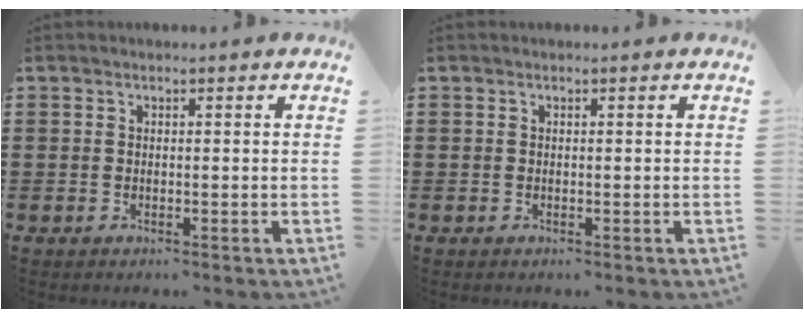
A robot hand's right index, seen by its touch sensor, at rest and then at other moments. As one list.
[{"total": 0.0}]